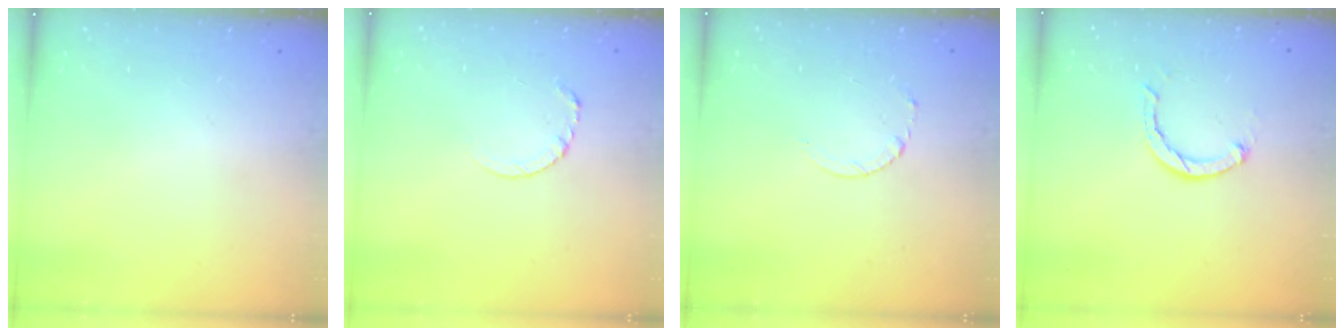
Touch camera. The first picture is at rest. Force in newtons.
{"total": 3.9, "press": 3.9, "slide": 0.3}
{"total": 2.5, "press": 2.5, "slide": 0.3}
{"total": 2.4, "press": 2.3, "slide": 0.4}